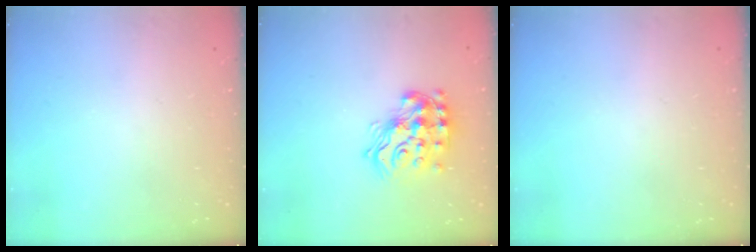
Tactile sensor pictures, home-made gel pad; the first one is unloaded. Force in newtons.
{"total": 17.0, "press": 17.0, "slide": 1.0}
{"total": 0.0}